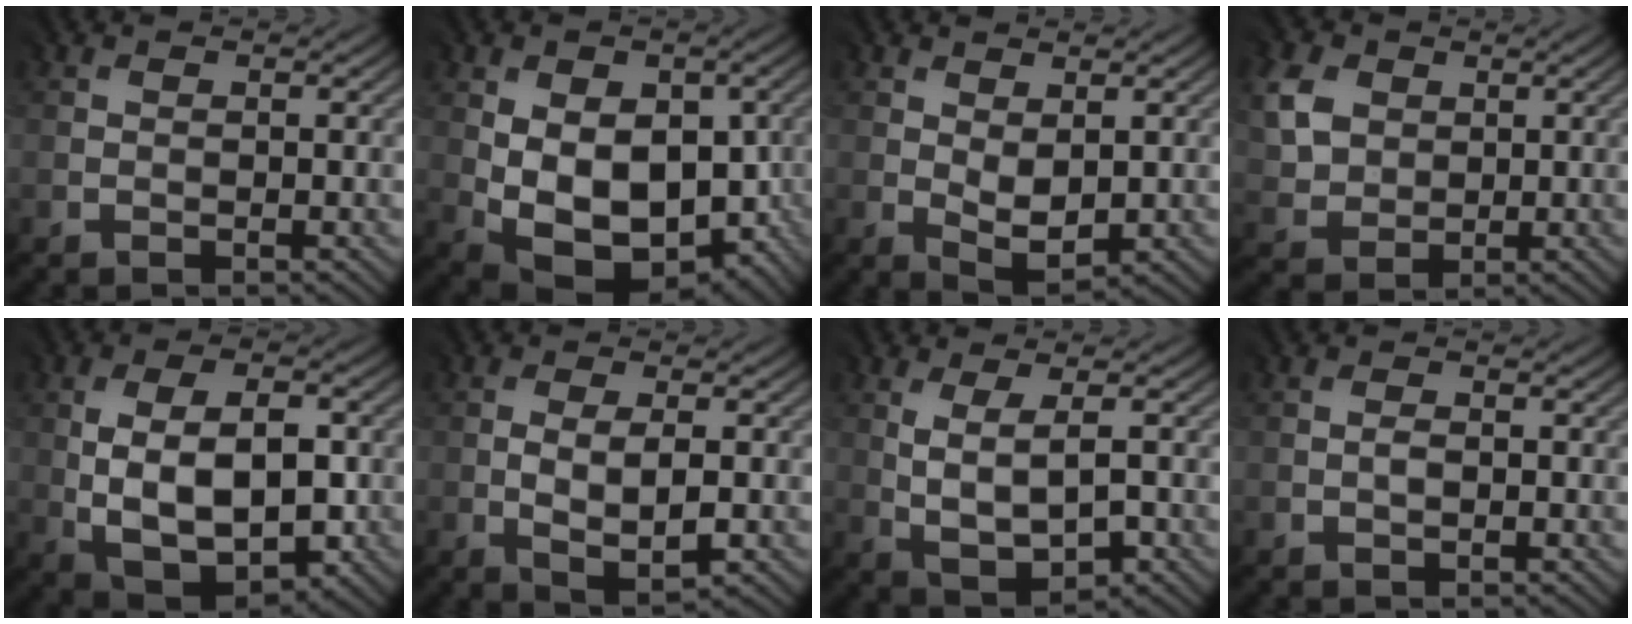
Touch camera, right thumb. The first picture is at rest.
{"total": 11.8, "force": [-1.0, 7.8, 8.8], "torque": [-0.157, -0.023, -0.006]}
{"total": 3.4, "force": [0.5, 2.0, 2.7], "torque": [-0.058, -0.007, 0.017]}
{"total": 5.5, "force": [1.9, 4.6, 2.3], "torque": [-0.085, 0.005, 0.036]}
{"total": 10.5, "force": [-0.5, 6.1, 8.6], "torque": [-0.163, -0.004, -0.002]}
{"total": 4.4, "force": [-0.6, 2.1, 3.8], "torque": [-0.077, -0.010, -0.005]}
{"total": 4.5, "force": [0.3, 1.9, 4.0], "torque": [-0.084, -0.005, 0.013]}
{"total": 0.6, "force": [-0.4, 0.3, 0.4], "torque": [-0.007, -0.001, -0.006]}